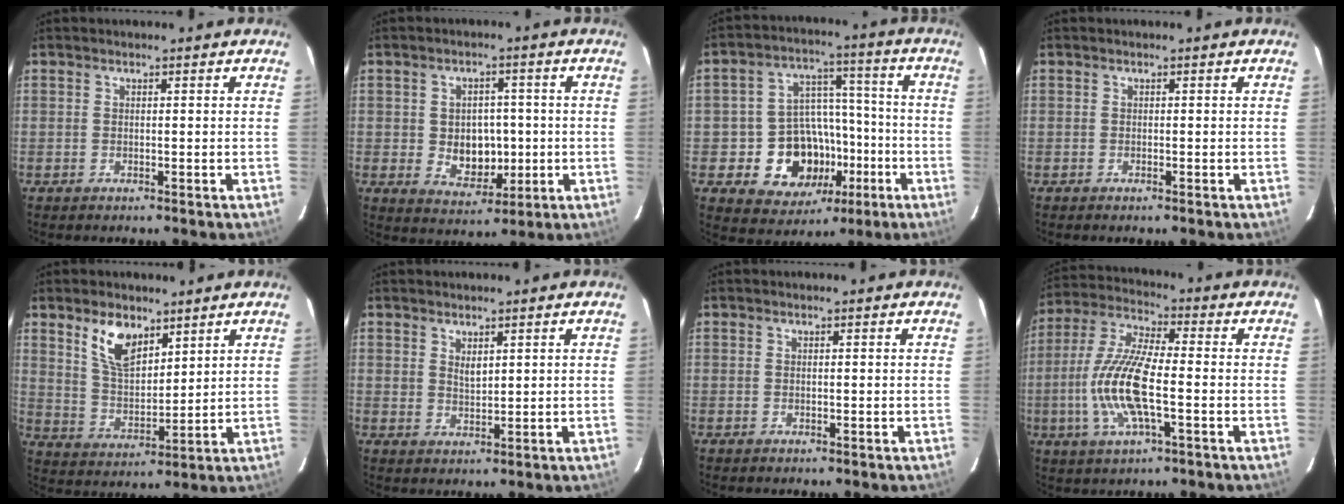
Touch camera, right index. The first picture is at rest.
{"total": 7.5, "force": [-0.6, 6.0, 4.5], "torque": [-0.085, 0.002, 0.007]}
{"total": 14.4, "force": [-5.1, 12.2, 5.8], "torque": [-0.121, 0.040, -0.053]}
{"total": 0.0}
{"total": 9.2, "force": [5.6, 4.6, 5.6], "torque": [-0.102, 0.008, 0.115]}
{"total": 2.3, "force": [1.4, 1.2, 1.4], "torque": [-0.021, -0.002, 0.026]}
{"total": 0.0}
{"total": 13.8, "force": [-2.9, 3.5, 13.0], "torque": [-0.274, -0.002, -0.062]}